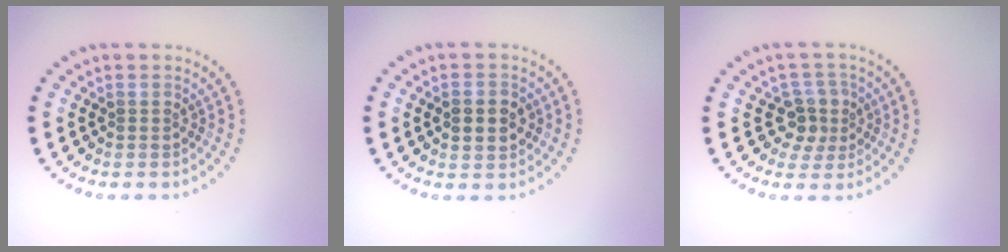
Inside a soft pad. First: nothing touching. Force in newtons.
{"total": 3.5, "press": 3.5, "slide": 0.1}
{"total": 2.7, "press": 2.4, "slide": 1.3}